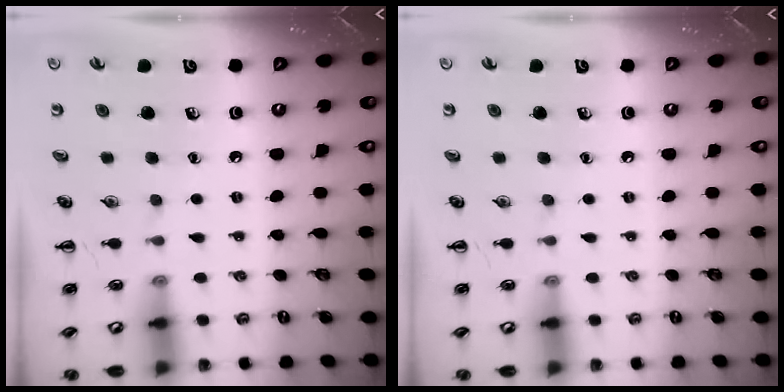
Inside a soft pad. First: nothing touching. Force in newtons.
{"total": 0.0}